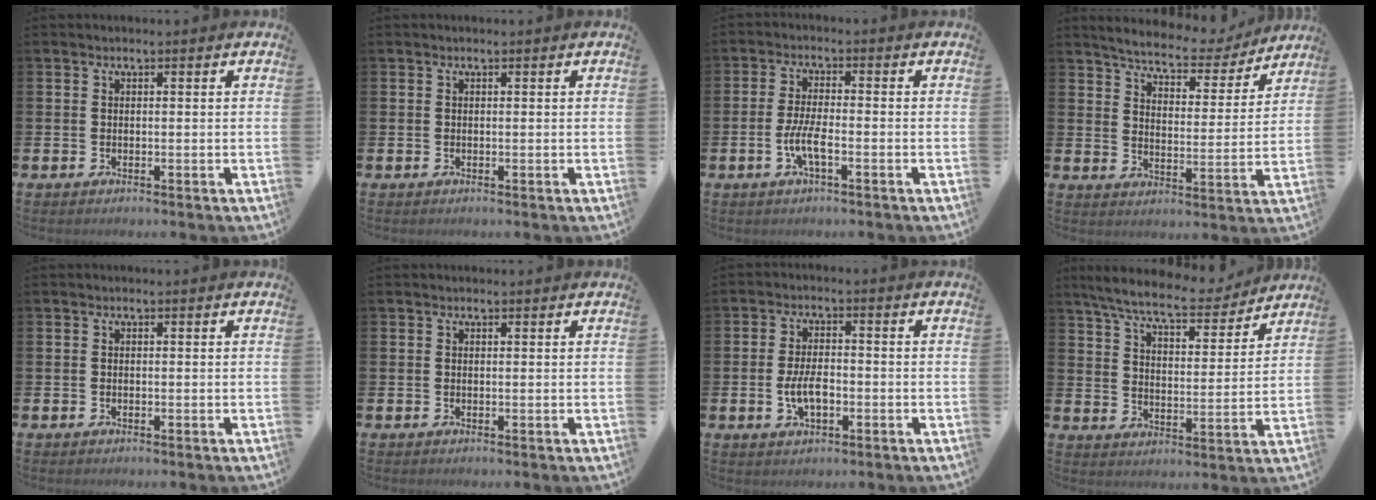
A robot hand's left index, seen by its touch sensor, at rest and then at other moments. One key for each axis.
{"total": 0.0}
{"total": 4.1, "fx": -1.4, "fy": 1.0, "fz": 3.7, "tx": -0.079, "ty": 0.000, "tz": -0.029}
{"total": 6.3, "fx": 6.0, "fy": 1.2, "fz": 1.4, "tx": -0.048, "ty": -0.043, "tz": 0.101}
{"total": 0.0}
{"total": 0.0}
{"total": 4.5, "fx": -1.0, "fy": 2.3, "fz": 3.8, "tx": -0.062, "ty": -0.001, "tz": -0.022}
{"total": 8.4, "fx": 7.8, "fy": 1.2, "fz": 2.9, "tx": -0.081, "ty": -0.045, "tz": 0.135}